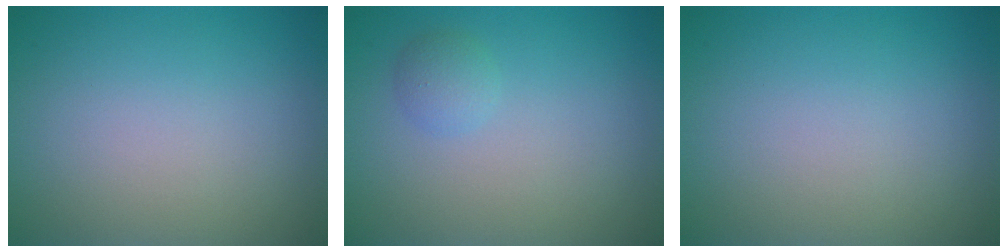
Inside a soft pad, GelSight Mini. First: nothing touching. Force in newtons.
{"total": 1.3, "press": 1.3, "slide": 0.1}
{"total": 0.0}